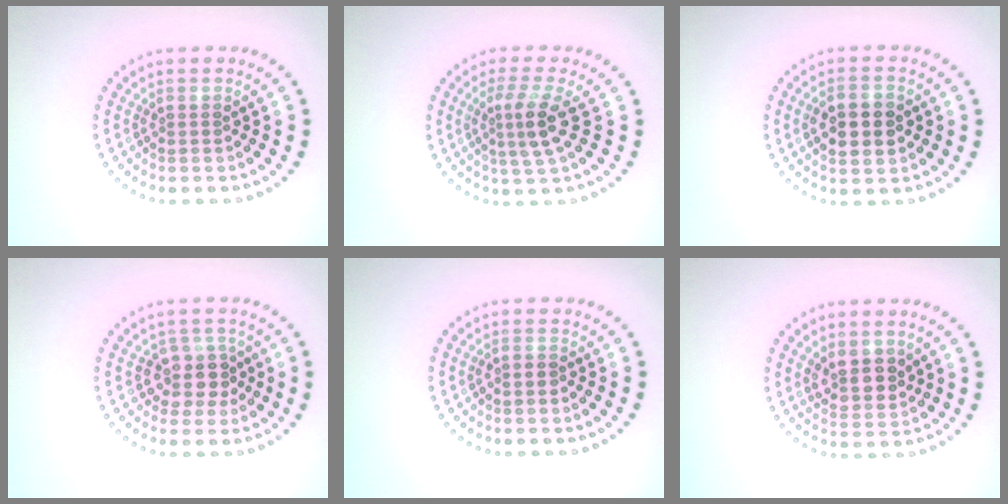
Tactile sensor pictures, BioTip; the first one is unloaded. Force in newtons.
{"total": 3.2, "press": 2.7, "slide": 1.7}
{"total": 4.5, "press": 4.5, "slide": 0.1}
{"total": 2.8, "press": 2.4, "slide": 1.5}
{"total": 0.7, "press": 0.5, "slide": 0.5}
{"total": 2.8, "press": 2.6, "slide": 1.1}